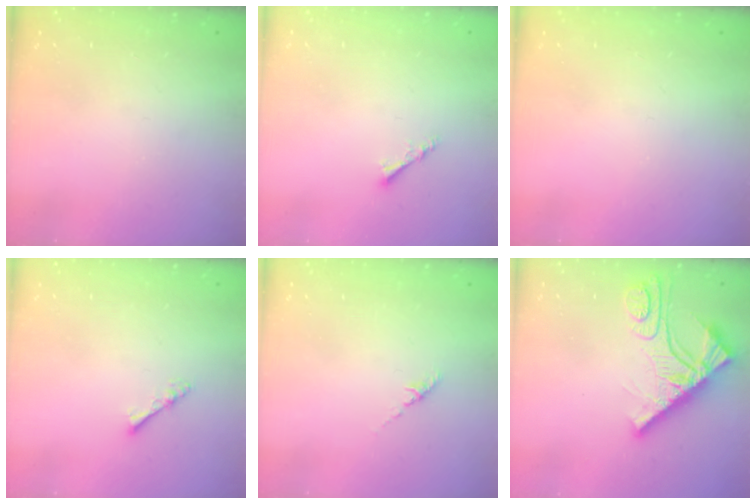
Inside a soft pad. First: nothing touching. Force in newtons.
{"total": 3.0, "press": 2.9, "slide": 0.6}
{"total": 0.0}
{"total": 2.9, "press": 2.8, "slide": 0.4}
{"total": 1.2, "press": 1.1, "slide": 0.5}
{"total": 11.8, "press": 11.8, "slide": 1.2}